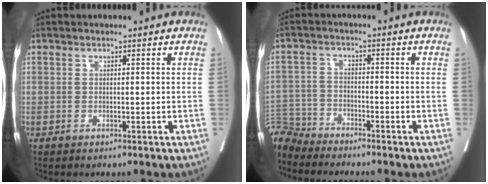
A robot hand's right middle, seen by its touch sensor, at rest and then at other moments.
{"total": 5.4, "force": [-5.3, 0.0, -0.9], "torque": [0.016, -0.005, -0.105]}